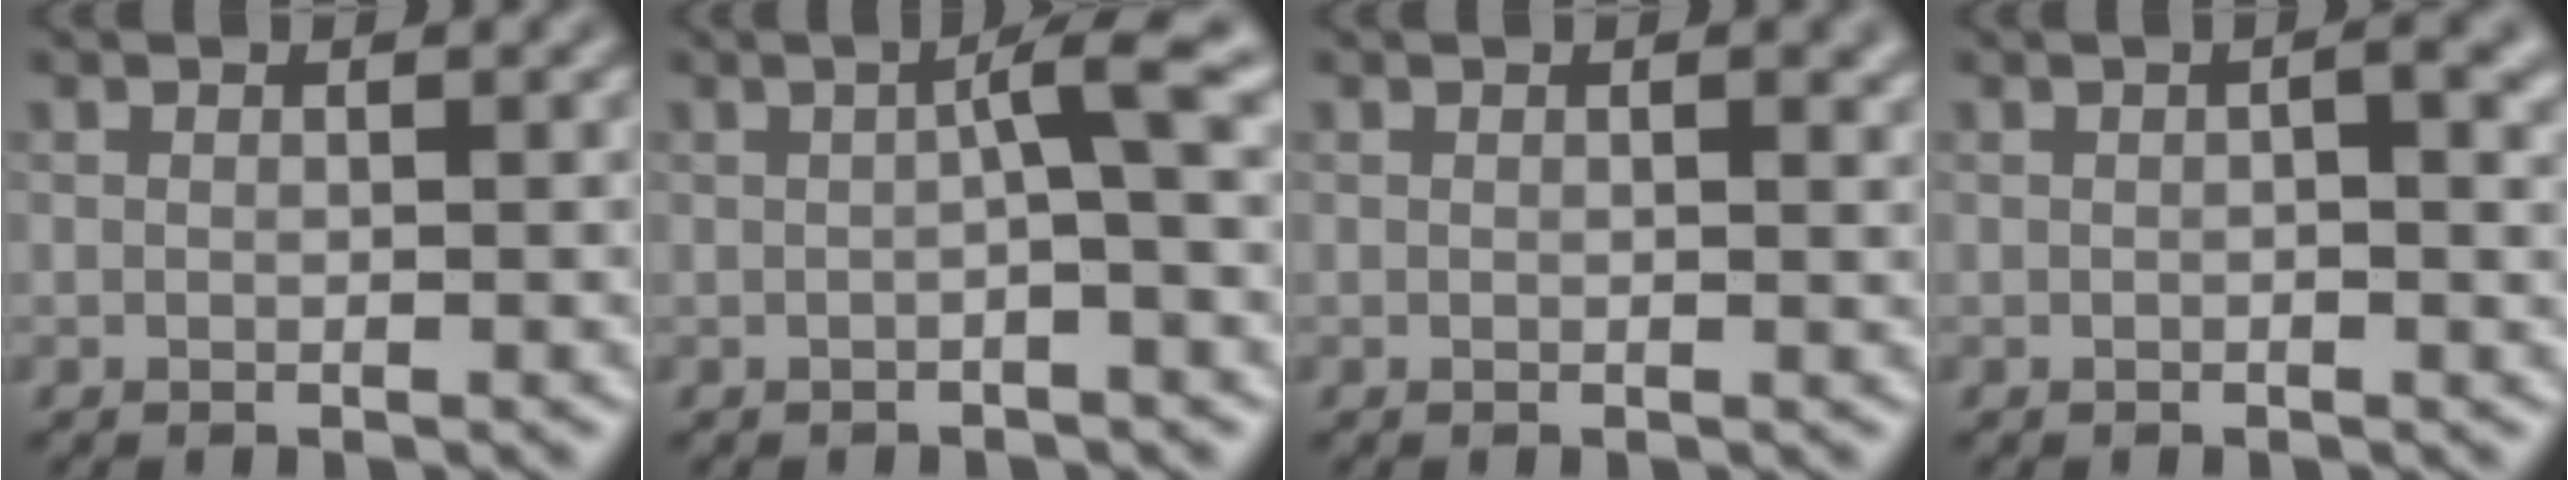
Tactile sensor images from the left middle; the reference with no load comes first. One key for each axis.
{"total": 3.5, "fx": 0.1, "fy": 0.3, "fz": 3.4, "tx": -0.049, "ty": 0.009, "tz": -0.003}
{"total": 1.3, "fx": 0.5, "fy": 0.4, "fz": 1.1, "tx": -0.013, "ty": 0.000, "tz": 0.007}
{"total": 2.7, "fx": 0.4, "fy": 0.7, "fz": 2.5, "tx": -0.034, "ty": 0.003, "tz": 0.004}